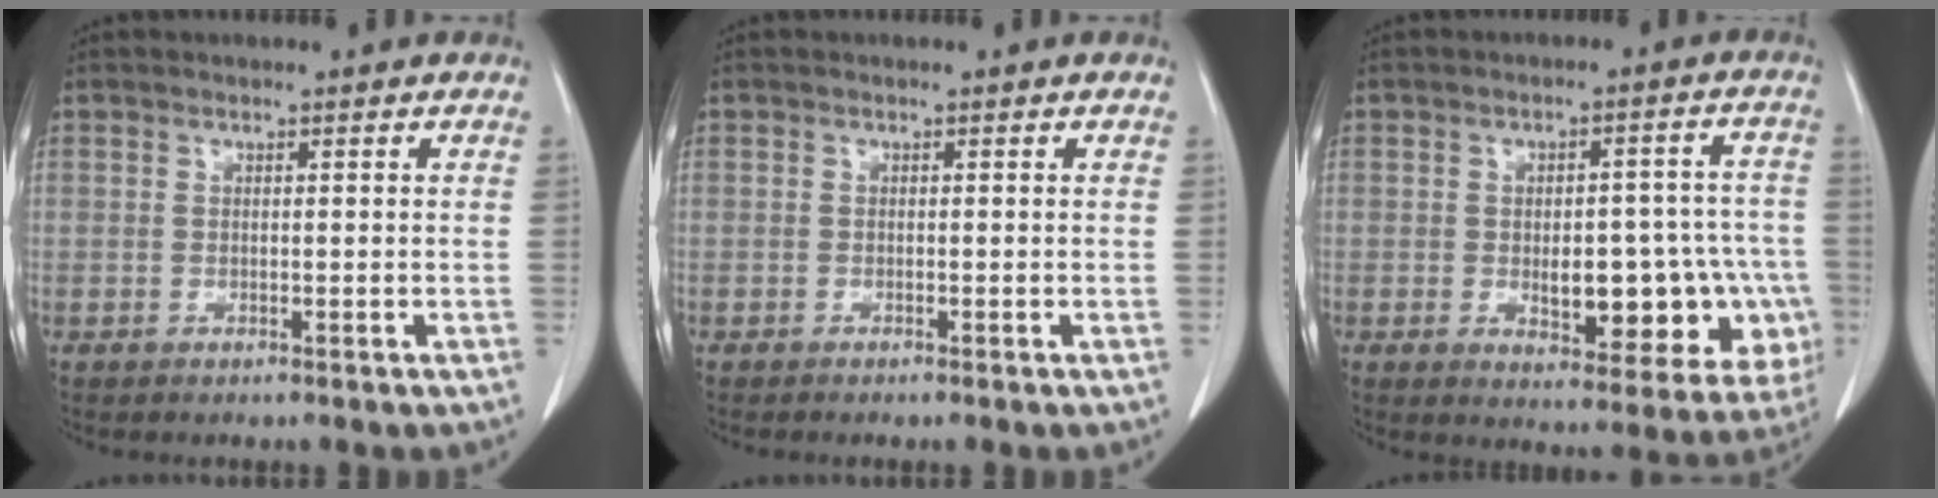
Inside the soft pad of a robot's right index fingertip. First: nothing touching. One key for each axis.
{"total": 0.6, "fx": -0.5, "fy": -0.3, "fz": 0.1, "tx": -0.003, "ty": 0.000, "tz": -0.010}
{"total": 14.9, "fx": -3.9, "fy": 6.8, "fz": 12.7, "tx": -0.114, "ty": 0.030, "tz": -0.033}